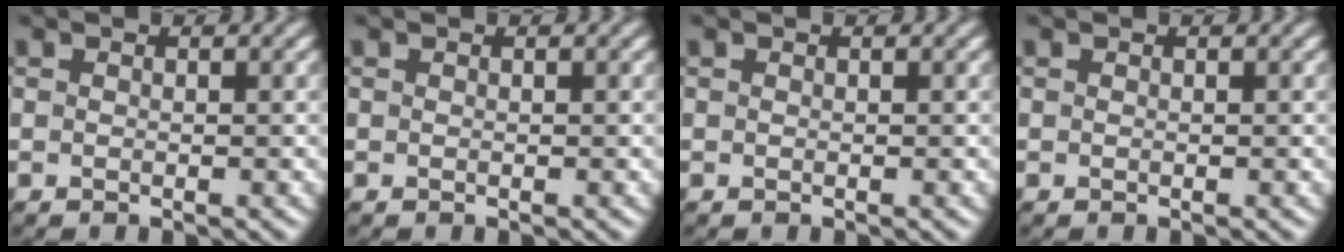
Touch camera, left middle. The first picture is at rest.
{"total": 0.0}
{"total": 0.0}
{"total": 0.0}